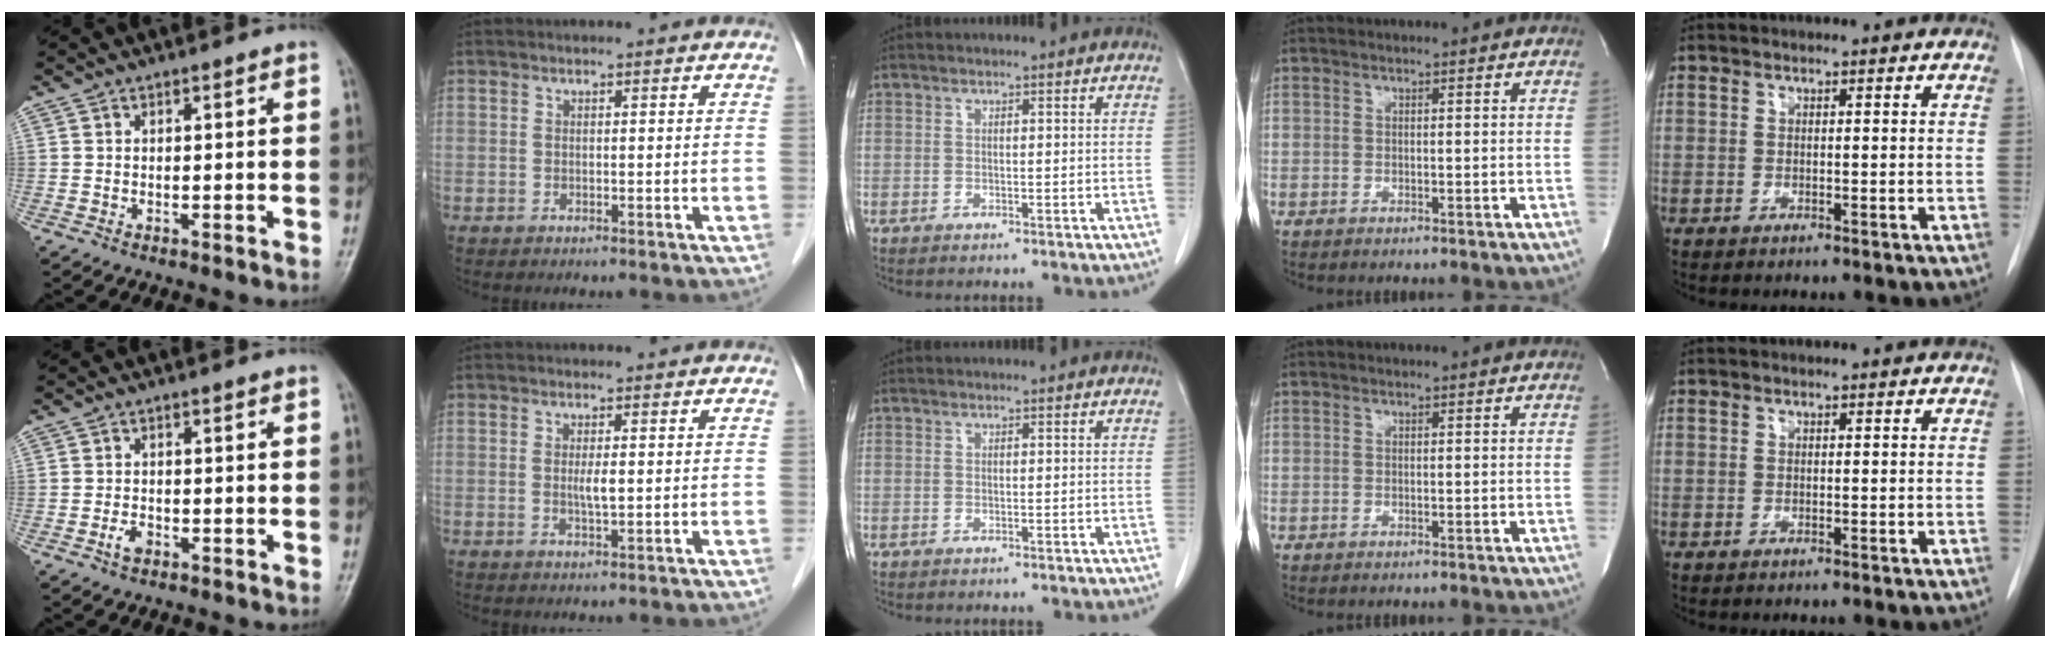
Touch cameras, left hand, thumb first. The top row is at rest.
{"thumb": {"total": 2.1, "force": [-1.1, 1.2, 1.3], "torque": [-0.026, 0.006, -0.022]}, "index": {"total": 1.8, "force": [0.2, 0.2, 1.7], "torque": [-0.036, -0.003, 0.003]}}